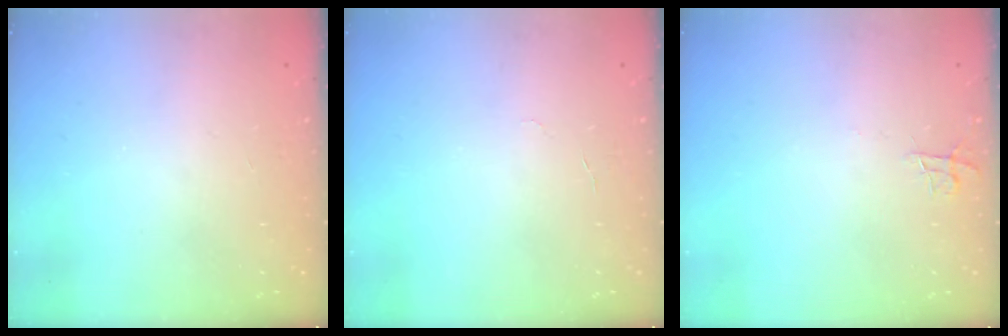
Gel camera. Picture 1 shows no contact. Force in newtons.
{"total": 4.0, "press": 3.9, "slide": 0.4}
{"total": 4.8, "press": 4.8, "slide": 0.4}